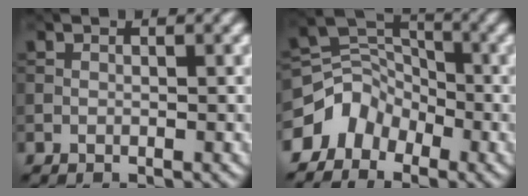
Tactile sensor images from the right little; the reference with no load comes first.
{"total": 4.7, "force": [-3.3, 3.1, 1.0], "torque": [-0.010, 0.008, -0.071]}